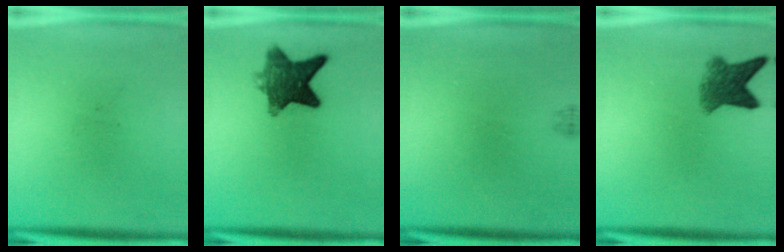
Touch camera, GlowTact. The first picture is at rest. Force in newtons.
{"total": 8.9}
{"total": 0.7}
{"total": 5.3}